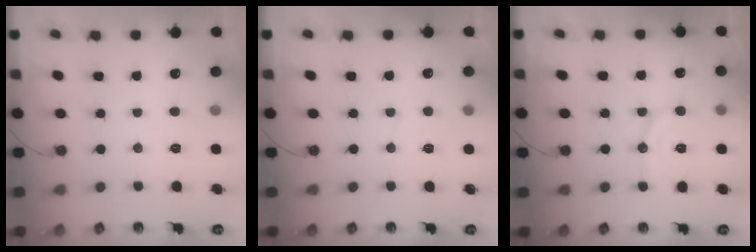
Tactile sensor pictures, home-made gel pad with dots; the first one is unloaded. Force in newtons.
{"total": 2.0, "press": 2.0, "slide": 0.1}
{"total": 9.7, "press": 9.7, "slide": 1.1}